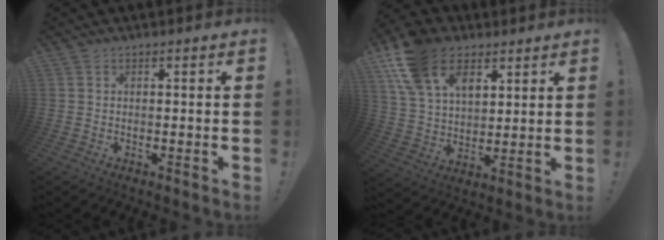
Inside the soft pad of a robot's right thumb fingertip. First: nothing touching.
{"total": 18.8, "force": [9.6, 12.4, 10.3], "torque": [-0.194, -0.045, 0.179]}